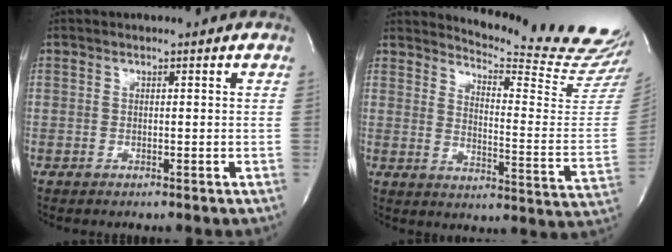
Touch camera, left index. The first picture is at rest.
{"total": 18.8, "force": [18.3, -0.9, 4.5], "torque": [-0.079, -0.152, 0.215]}